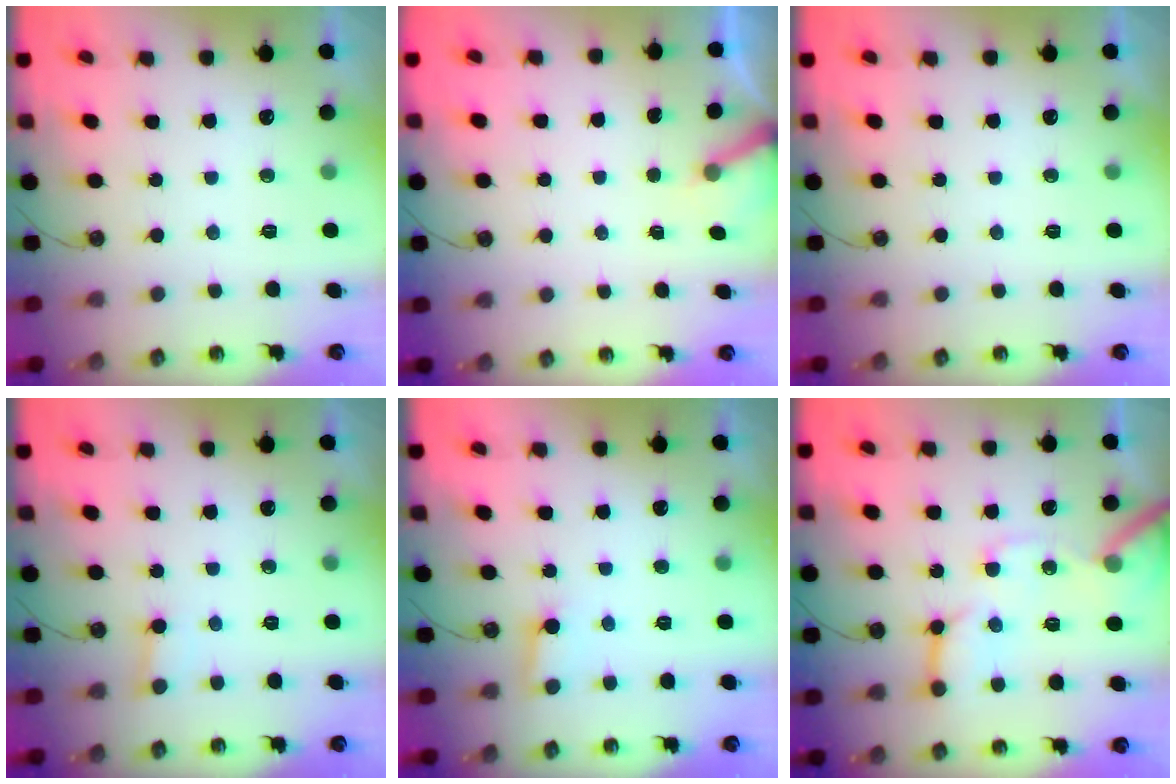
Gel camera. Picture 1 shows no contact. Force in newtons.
{"total": 3.6, "press": 3.6, "slide": 0.3}
{"total": 0.0}
{"total": 2.6, "press": 2.6, "slide": 0.1}
{"total": 4.3, "press": 4.2, "slide": 0.6}
{"total": 15.1, "press": 15.0, "slide": 1.7}